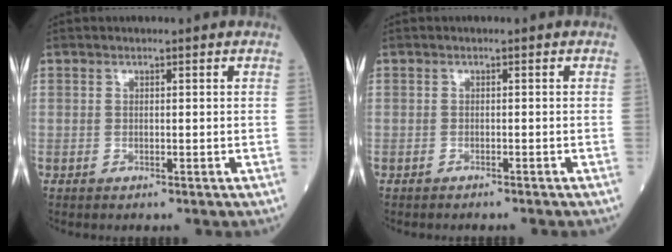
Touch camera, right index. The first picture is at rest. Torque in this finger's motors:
{"motor_torque": [-0.05, -0.04, 0.04, 0.02]}